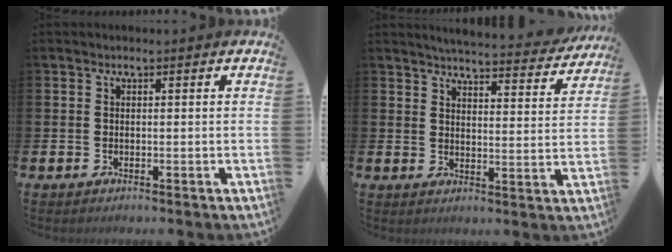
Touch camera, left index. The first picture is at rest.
{"total": 5.2, "force": [5.1, 0.3, 1.0], "torque": [-0.027, -0.040, 0.084]}